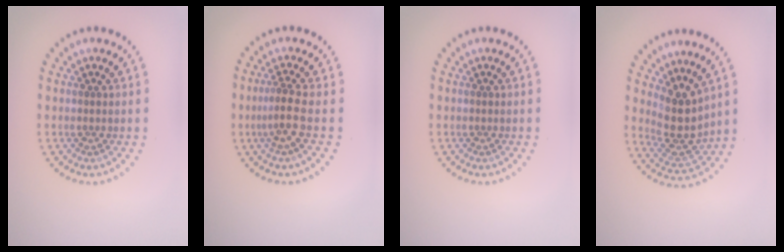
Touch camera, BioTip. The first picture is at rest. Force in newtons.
{"total": 2.6, "press": 1.9, "slide": 1.7}
{"total": 0.0}
{"total": 4.2, "press": 3.3, "slide": 2.6}